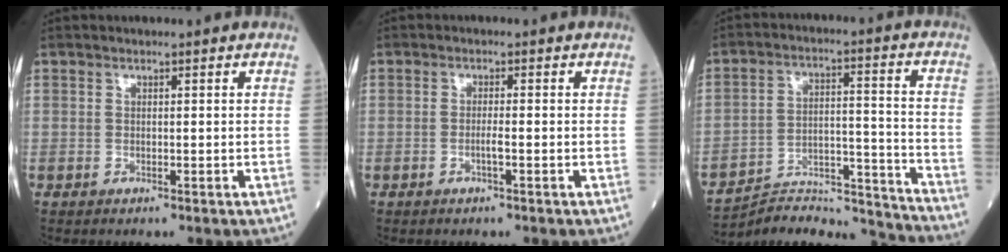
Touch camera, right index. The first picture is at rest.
{"total": 1.5, "force": [-0.7, -0.1, 1.3], "torque": [-0.026, 0.000, -0.014]}
{"total": 17.1, "force": [-16.9, -0.1, 2.0], "torque": [-0.029, 0.030, -0.258]}